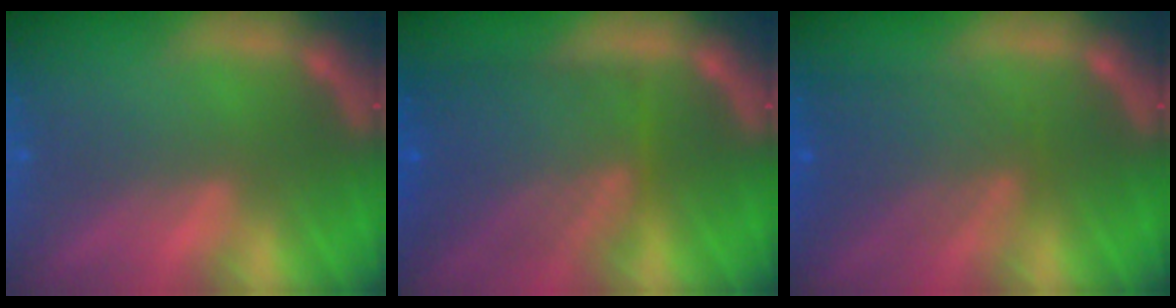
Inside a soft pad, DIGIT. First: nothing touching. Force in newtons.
{"total": 9.0}
{"total": 5.6}